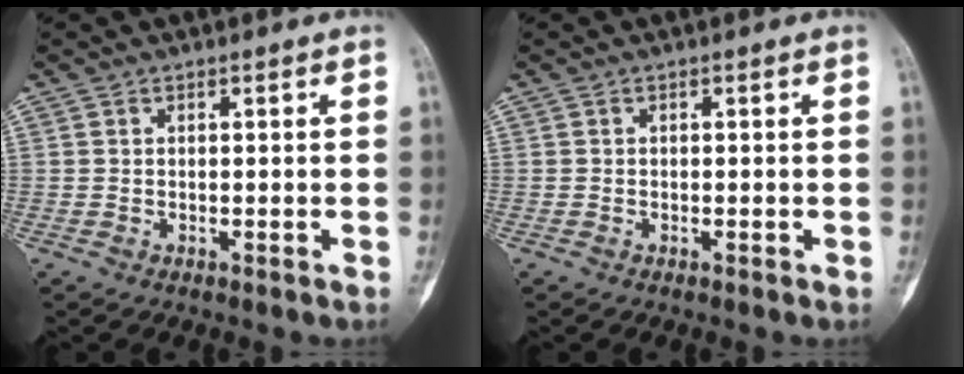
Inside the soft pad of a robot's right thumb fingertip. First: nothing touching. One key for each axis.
{"total": 0.0}